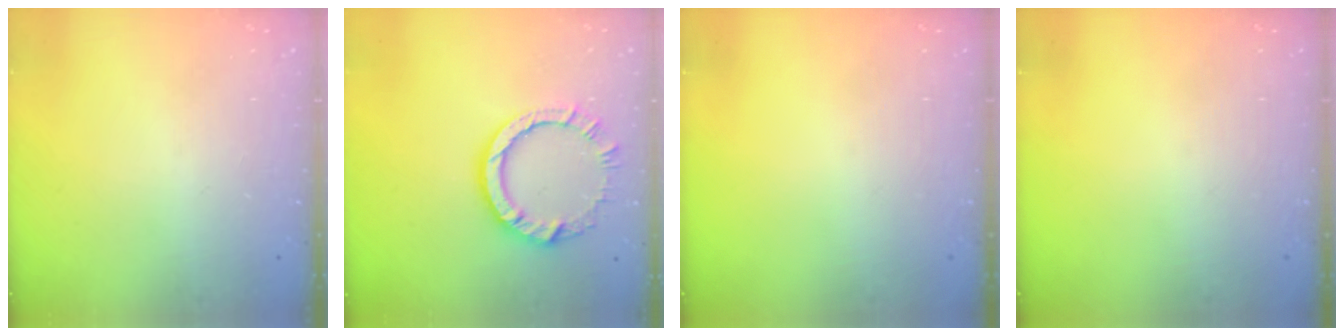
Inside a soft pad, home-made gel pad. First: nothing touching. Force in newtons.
{"total": 9.7, "press": 9.6, "slide": 0.7}
{"total": 0.0}
{"total": 0.0}